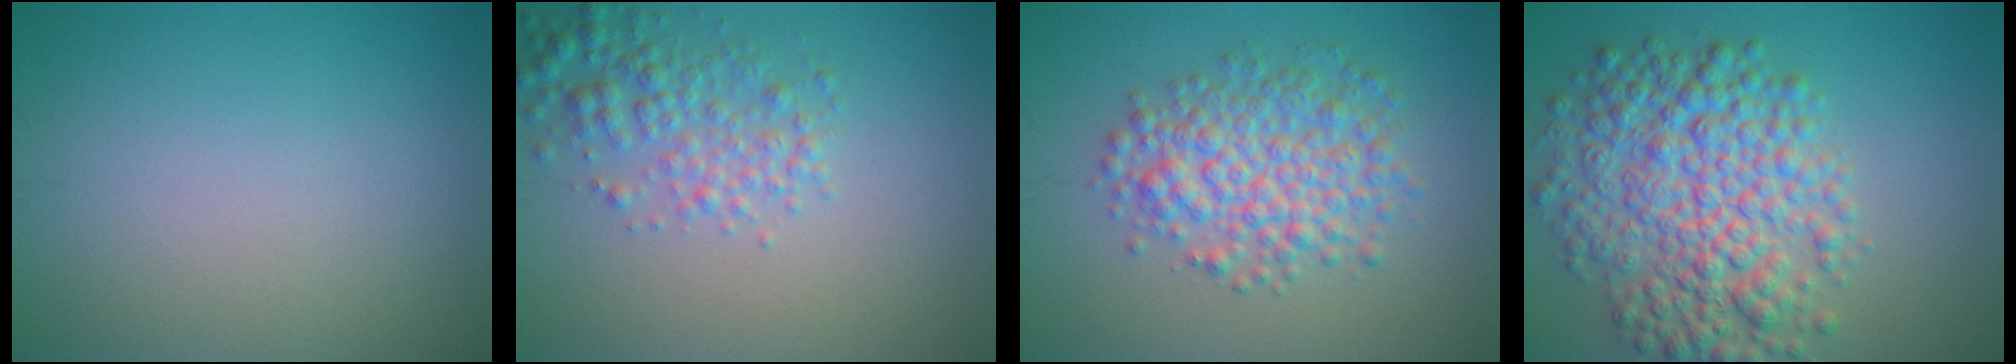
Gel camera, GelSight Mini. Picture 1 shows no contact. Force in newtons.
{"total": 3.3, "press": 3.3, "slide": 0.1}
{"total": 5.4, "press": 5.4, "slide": 0.1}
{"total": 8.7, "press": 8.7, "slide": 0.1}